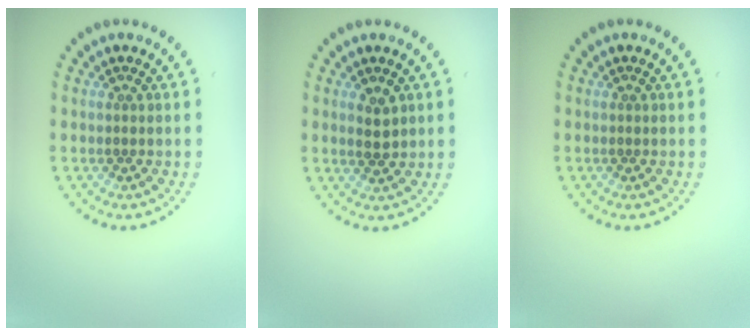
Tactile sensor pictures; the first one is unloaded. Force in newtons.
{"total": 1.9, "press": 1.8, "slide": 0.4}
{"total": 0.0}